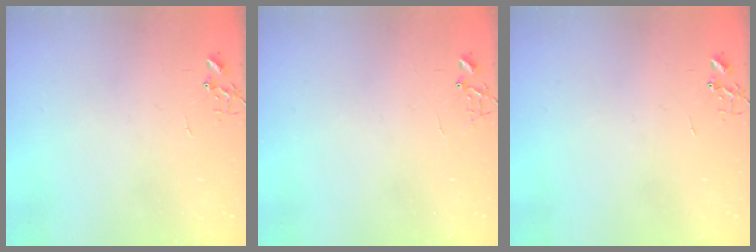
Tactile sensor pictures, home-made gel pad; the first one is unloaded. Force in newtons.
{"total": 6.4, "press": 6.4, "slide": 0.6}
{"total": 0.0}